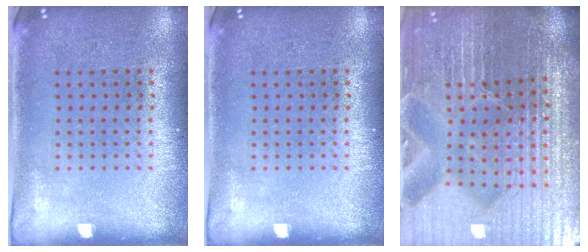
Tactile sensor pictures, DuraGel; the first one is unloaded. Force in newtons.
{"total": 0.0}
{"total": 5.8, "press": 5.3, "slide": 2.3}